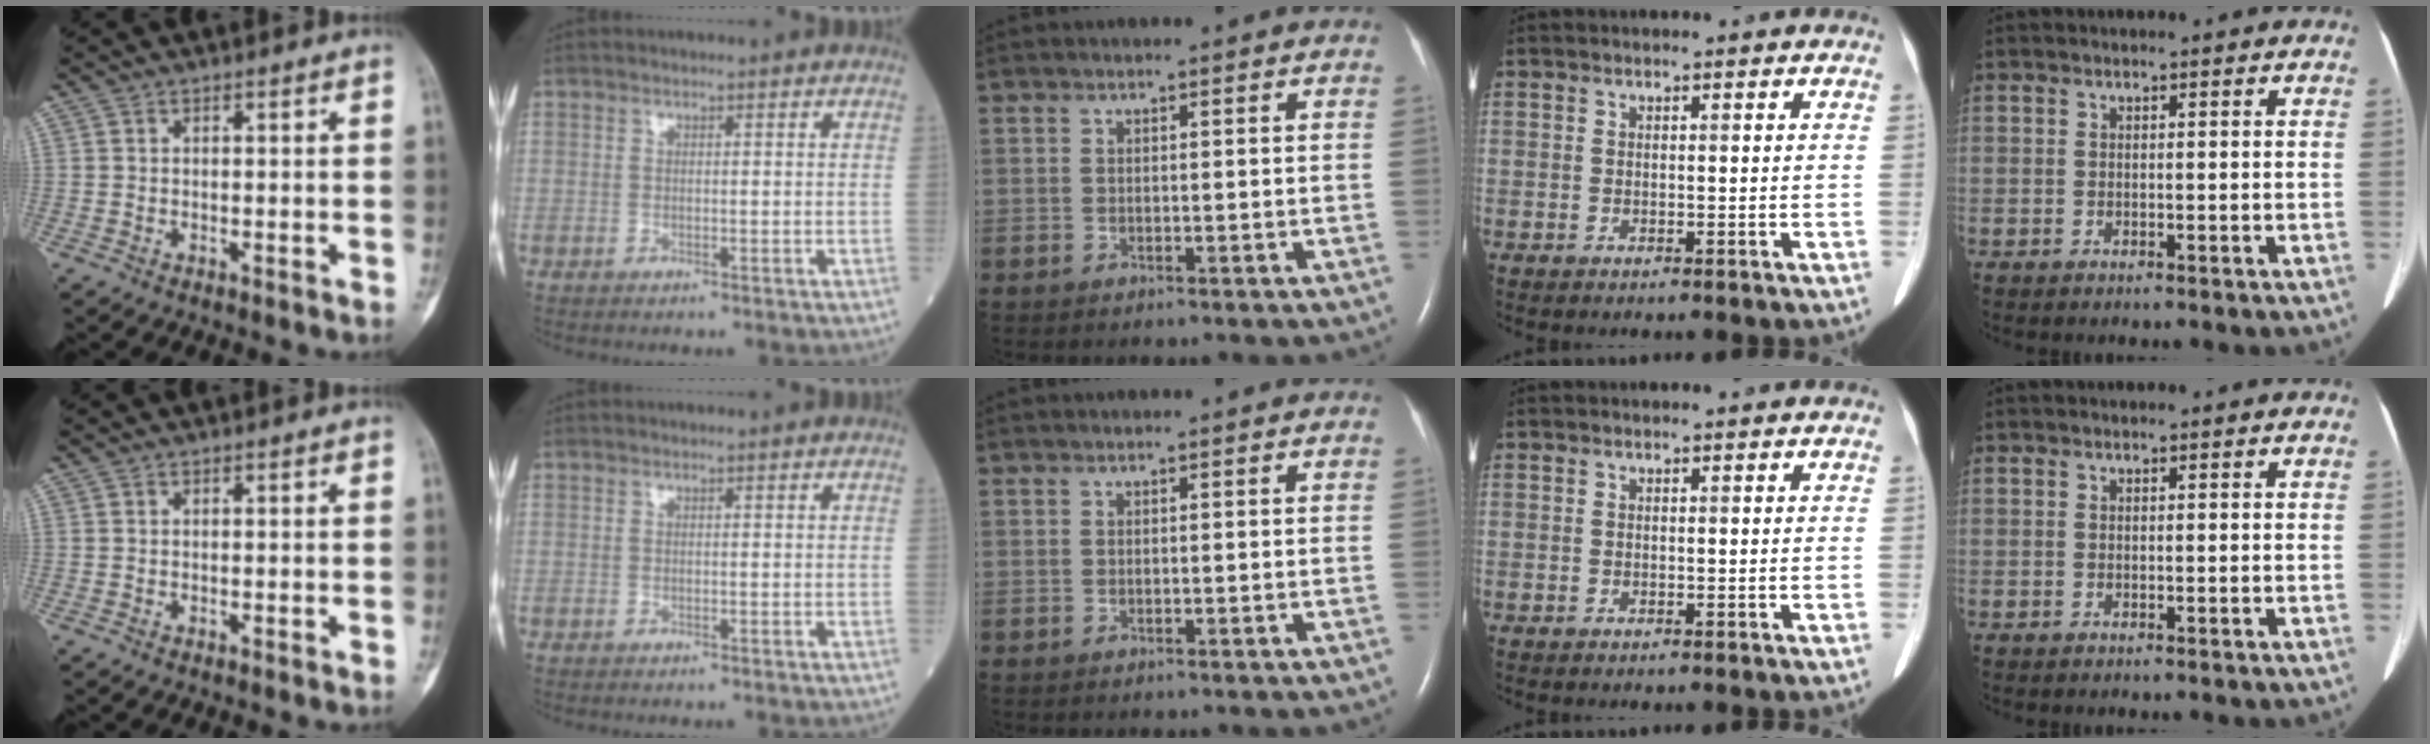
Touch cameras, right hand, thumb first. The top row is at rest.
{}